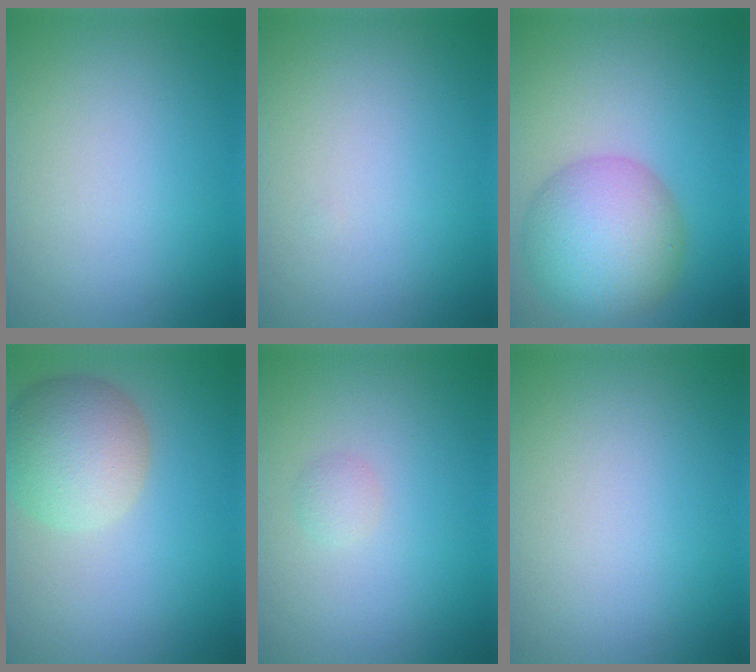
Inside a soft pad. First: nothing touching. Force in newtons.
{"total": 0.0}
{"total": 8.1, "press": 8.1, "slide": 0.3}
{"total": 5.9, "press": 5.8, "slide": 0.5}
{"total": 0.9, "press": 0.9, "slide": 0.0}
{"total": 0.0}